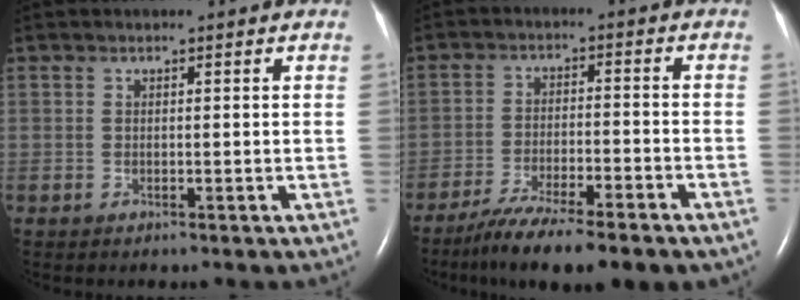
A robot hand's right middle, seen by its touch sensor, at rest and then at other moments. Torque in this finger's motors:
{"motor_torque": [0.65, -0.78, 0.29, 0.10]}